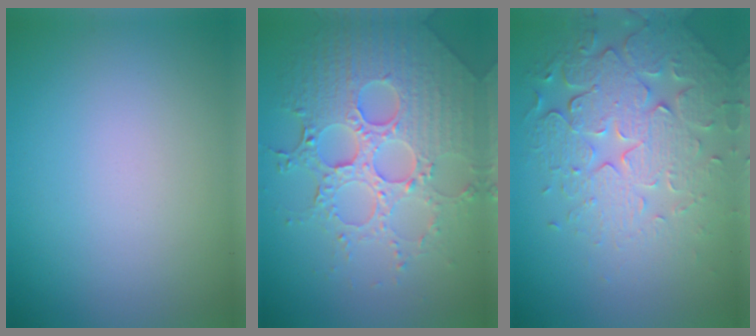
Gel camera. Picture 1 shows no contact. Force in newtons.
{"total": 7.7, "press": 5.7, "slide": 5.2}
{"total": 7.4, "press": 5.4, "slide": 5.1}